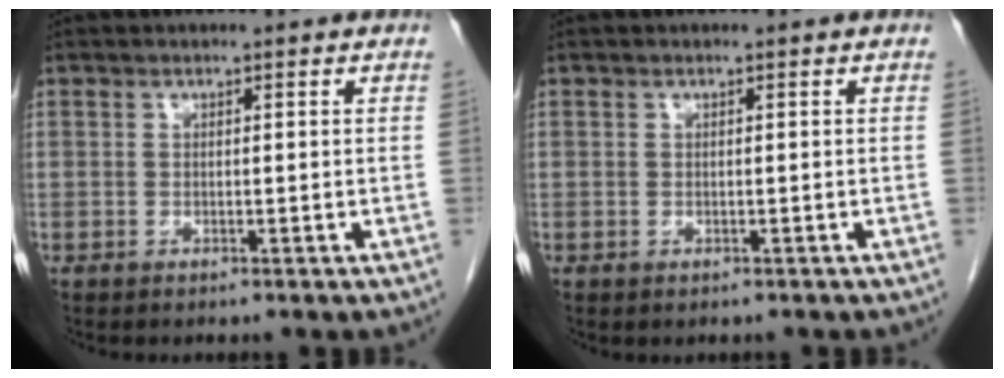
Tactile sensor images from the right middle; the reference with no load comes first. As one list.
[{"total": 0.0}]